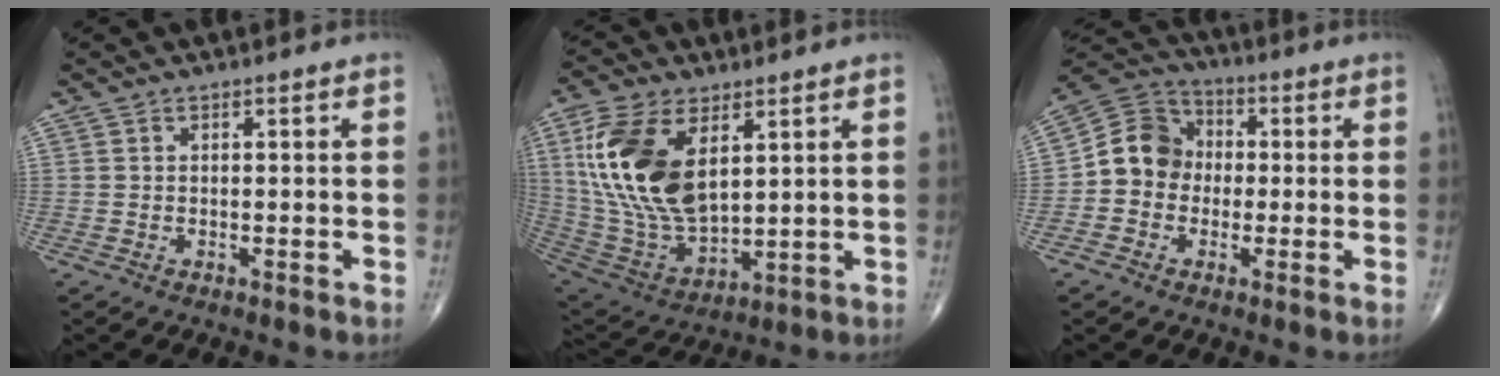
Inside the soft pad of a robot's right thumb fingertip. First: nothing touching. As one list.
[{"total": 20.2, "force": [6.0, 10.9, 15.9], "torque": [-0.315, -0.029, 0.122]}, {"total": 9.6, "force": [-0.9, 8.5, 4.4], "torque": [-0.058, 0.037, -0.033]}]